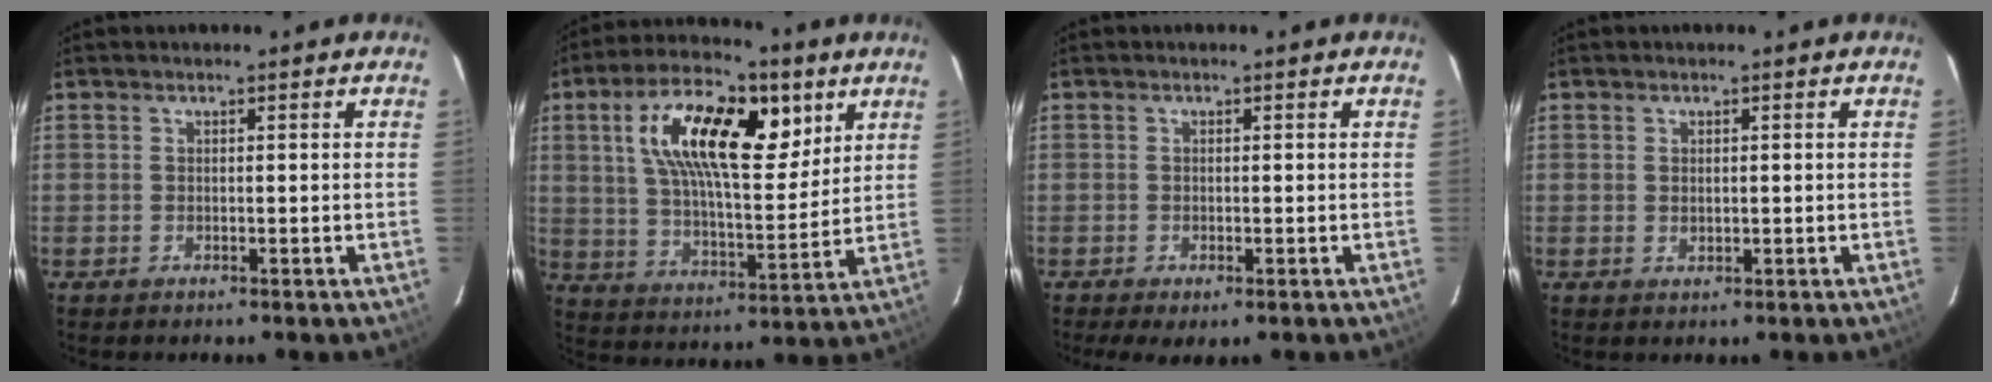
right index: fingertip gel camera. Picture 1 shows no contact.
{"total": 19.3, "force": [7.8, 8.5, 15.5], "torque": [-0.276, 0.023, 0.126]}
{"total": 3.1, "force": [-1.8, 1.1, 2.4], "torque": [-0.049, -0.013, -0.026]}
{"total": 1.1, "force": [0.2, 0.8, 0.7], "torque": [-0.011, 0.001, 0.005]}